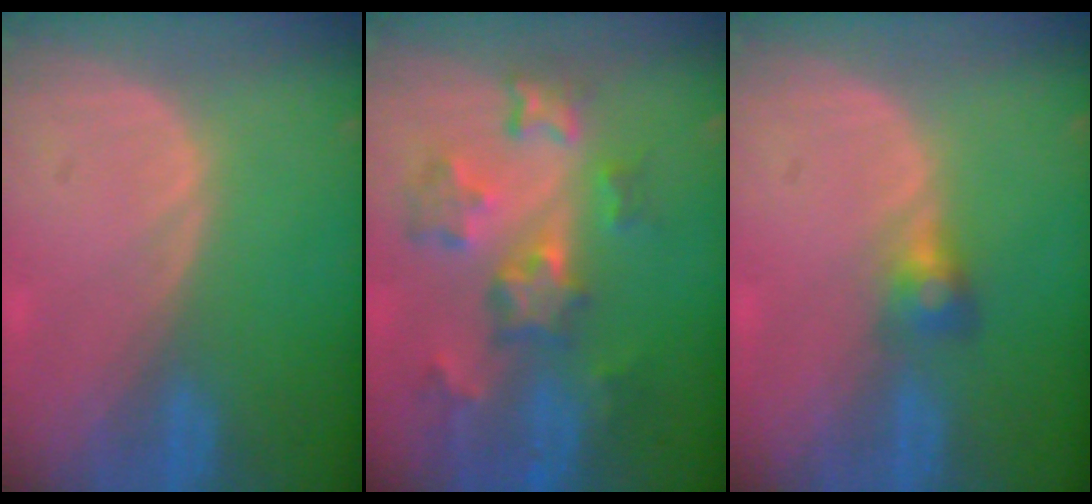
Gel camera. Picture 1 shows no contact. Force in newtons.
{"total": 8.8, "press": 7.8, "slide": 4.2}
{"total": 2.6, "press": 2.5, "slide": 0.7}